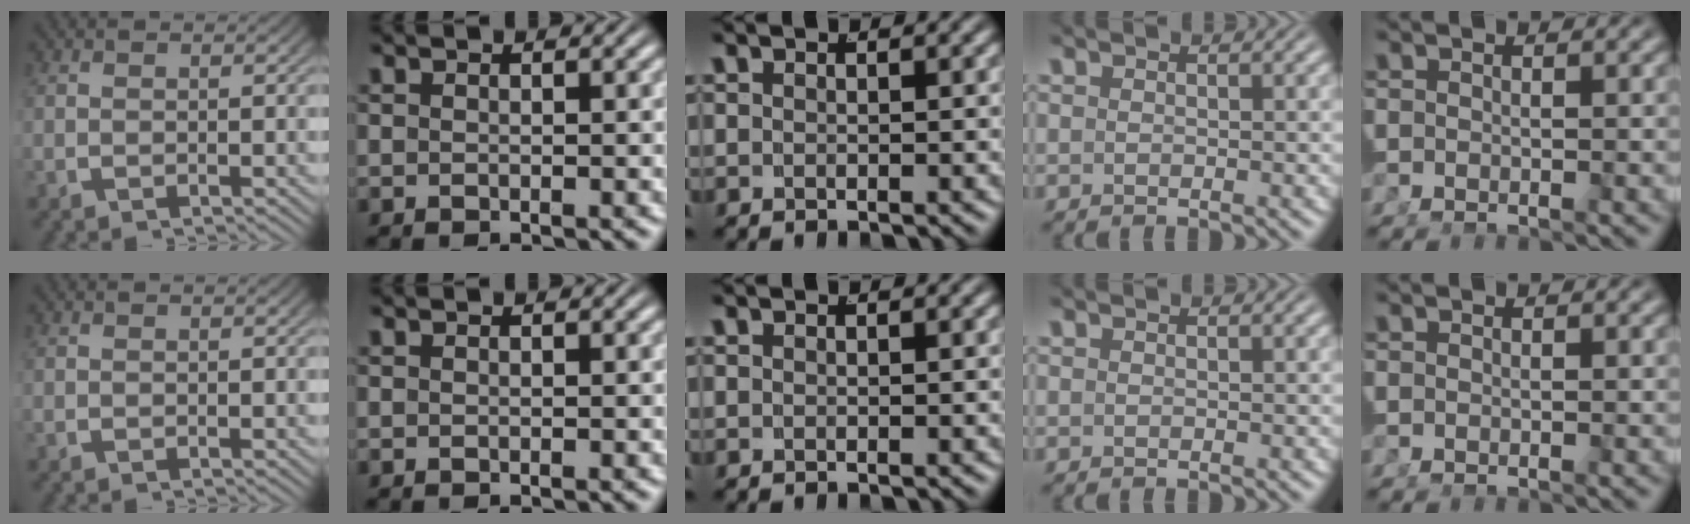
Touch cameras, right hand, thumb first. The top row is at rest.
{}